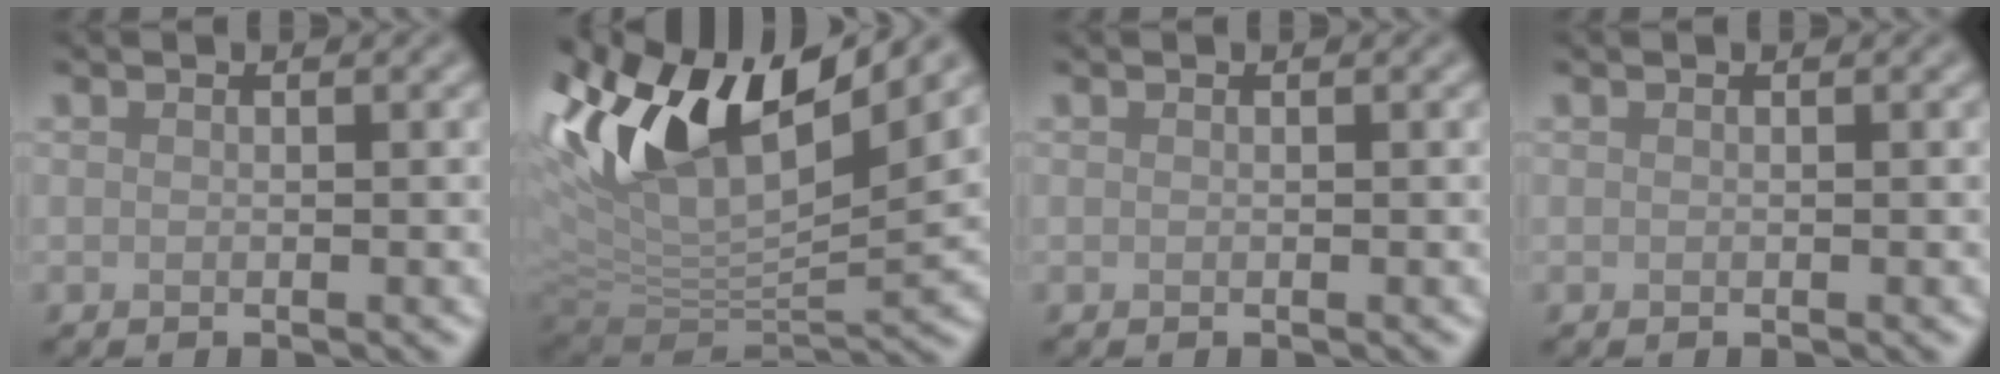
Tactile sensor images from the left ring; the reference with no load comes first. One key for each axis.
{"total": 13.2, "fx": 5.4, "fy": 5.9, "fz": 10.4, "tx": -0.207, "ty": 0.017, "tz": 0.098}
{"total": 0.0}
{"total": 0.0}